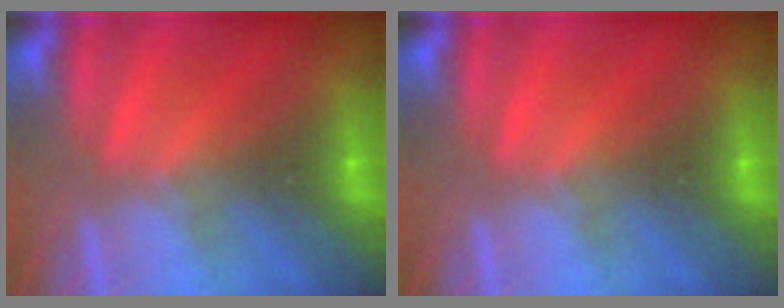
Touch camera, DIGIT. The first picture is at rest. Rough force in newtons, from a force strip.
{"total": 0.0}